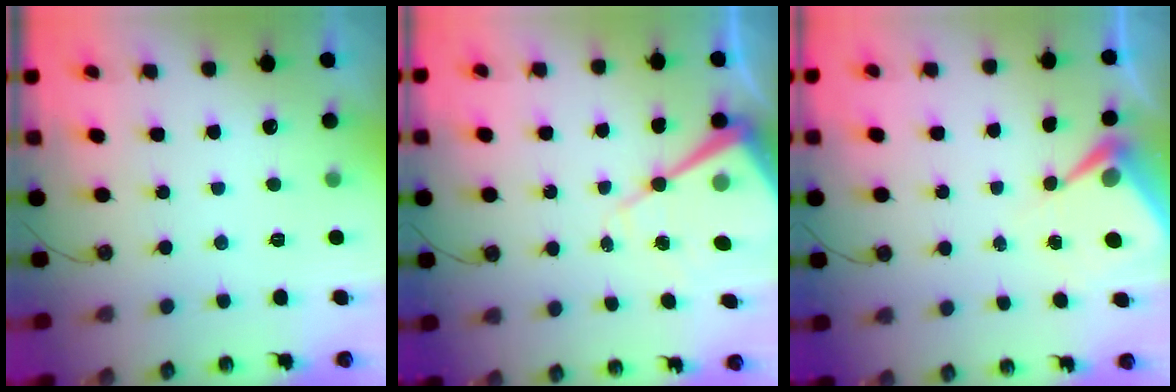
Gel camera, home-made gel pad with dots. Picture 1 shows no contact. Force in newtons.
{"total": 14.4, "press": 14.4, "slide": 1.3}
{"total": 7.4, "press": 7.4, "slide": 0.4}